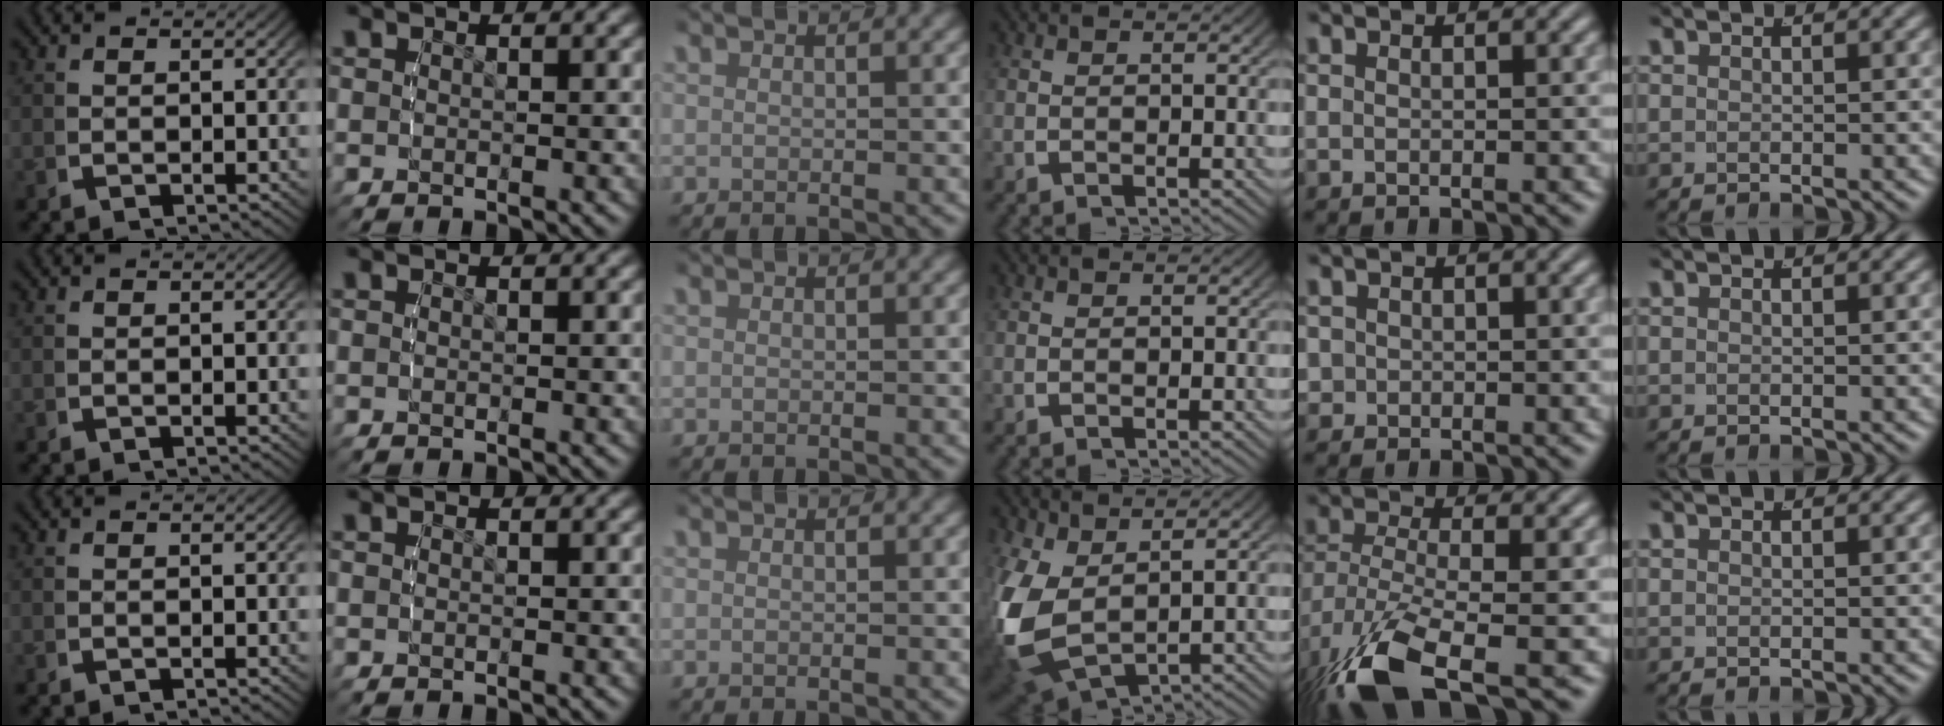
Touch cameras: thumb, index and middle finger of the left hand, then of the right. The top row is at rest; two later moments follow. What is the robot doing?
{"motion": "lift_and_place", "object": "pen"}